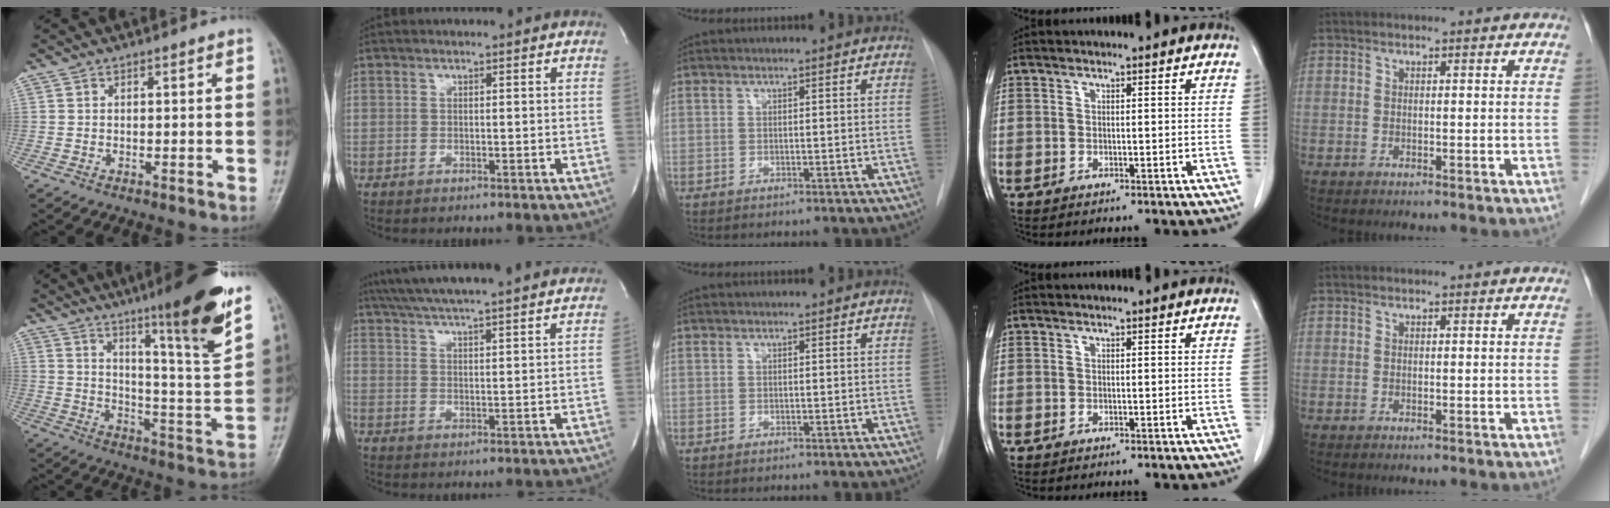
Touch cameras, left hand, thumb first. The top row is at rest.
{"thumb": {"total": 19.0, "force": [11.9, 1.5, 14.8], "torque": [-0.191, -0.067, 0.183]}, "index": {"total": 23.3, "force": [20.9, 1.0, 10.2], "torque": [-0.175, 0.008, 0.282]}}